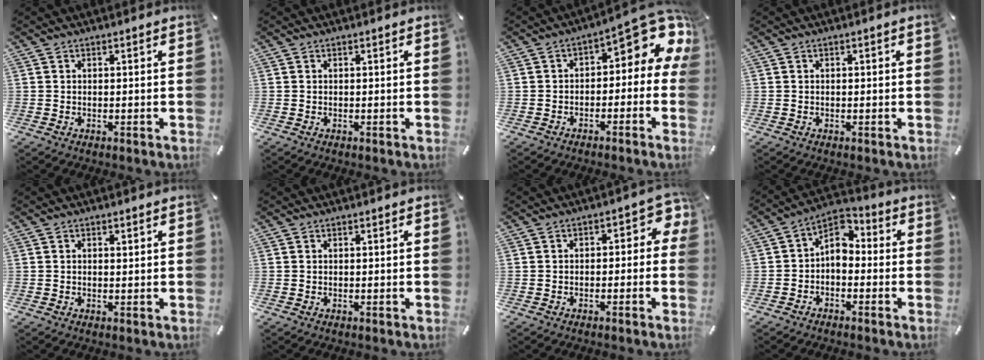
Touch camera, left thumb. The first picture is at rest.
{"total": 0.0}
{"total": 10.1, "force": [4.0, 4.9, 7.9], "torque": [-0.088, -0.044, 0.063]}
{"total": 0.6, "force": [-0.1, 0.1, 0.6], "torque": [-0.011, 0.001, -0.002]}
{"total": 0.9, "force": [0.1, 0.6, 0.7], "torque": [-0.006, -0.001, 0.000]}
{"total": 0.0}
{"total": 4.5, "force": [-1.0, 2.8, 3.4], "torque": [-0.048, 0.012, -0.025]}
{"total": 5.8, "force": [-0.6, 4.5, 3.6], "torque": [-0.069, 0.002, -0.017]}